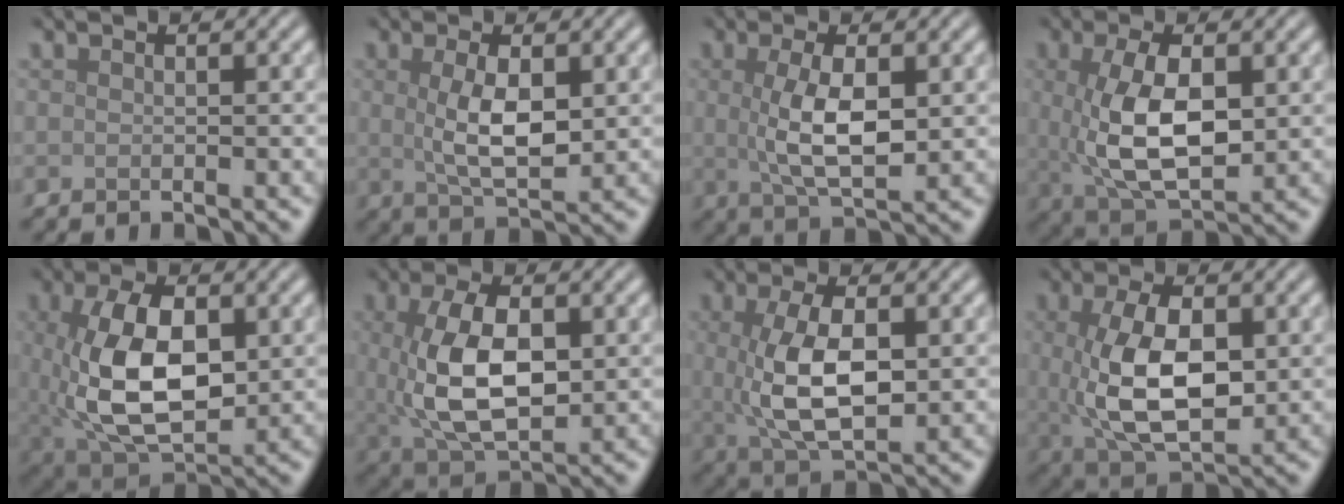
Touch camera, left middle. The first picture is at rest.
{"total": 4.6, "force": [0.5, 1.8, 4.2], "torque": [-0.087, -0.003, 0.015]}
{"total": 5.1, "force": [0.5, 1.9, 4.7], "torque": [-0.100, -0.002, 0.013]}
{"total": 7.8, "force": [0.4, 3.8, 6.8], "torque": [-0.149, -0.008, 0.014]}
{"total": 10.1, "force": [0.3, 5.6, 8.3], "torque": [-0.176, -0.012, 0.018]}
{"total": 8.3, "force": [0.4, 4.3, 7.1], "torque": [-0.155, -0.007, 0.014]}
{"total": 6.9, "force": [0.4, 3.1, 6.2], "torque": [-0.135, -0.005, 0.013]}
{"total": 8.5, "force": [0.3, 4.4, 7.3], "torque": [-0.157, -0.010, 0.013]}